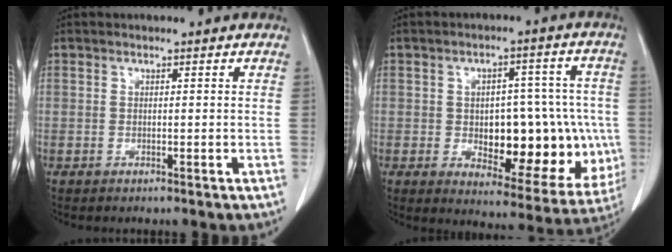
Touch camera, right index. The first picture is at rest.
{"total": 17.9, "force": [-2.2, 8.5, 15.6], "torque": [-0.185, 0.025, 0.000]}